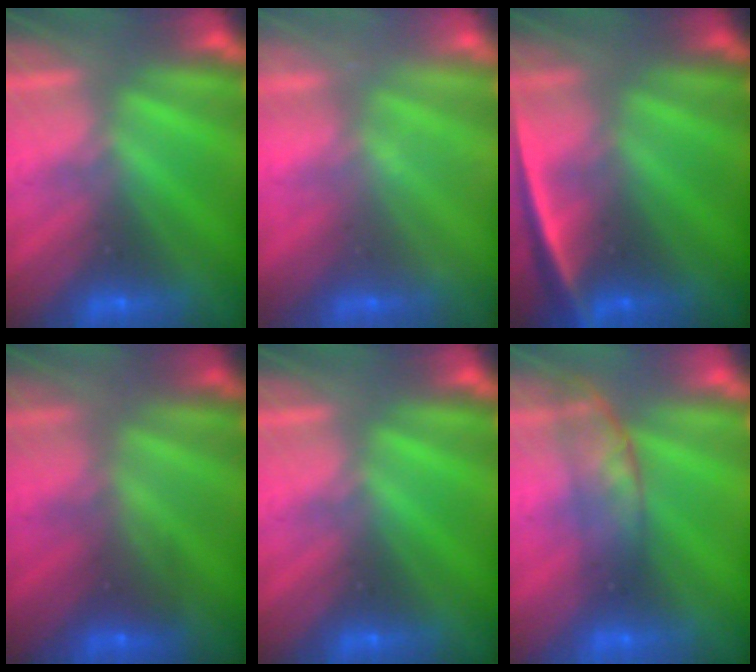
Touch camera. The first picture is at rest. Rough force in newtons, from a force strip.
{"total": 2.2}
{"total": 2.4}
{"total": 2.0}
{"total": 0.0}
{"total": 2.7}